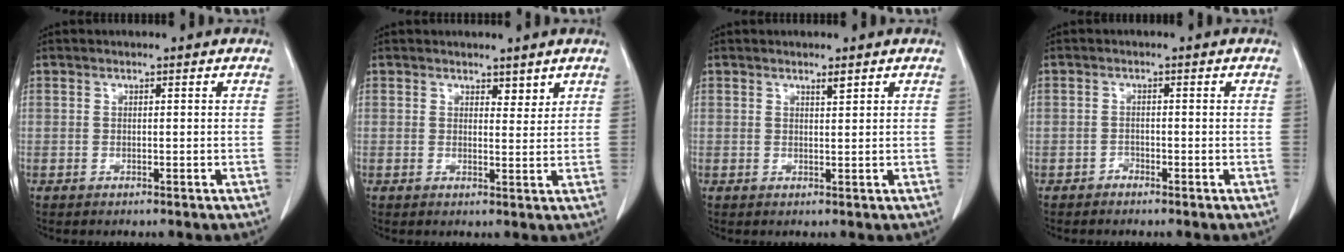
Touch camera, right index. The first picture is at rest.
{"total": 2.1, "force": [1.7, 0.9, 0.8], "torque": [-0.006, -0.008, 0.024]}
{"total": 1.0, "force": [0.8, 0.0, 0.6], "torque": [-0.012, -0.006, 0.013]}
{"total": 1.0, "force": [-0.8, 0.6, 0.0], "torque": [0.005, 0.004, -0.019]}